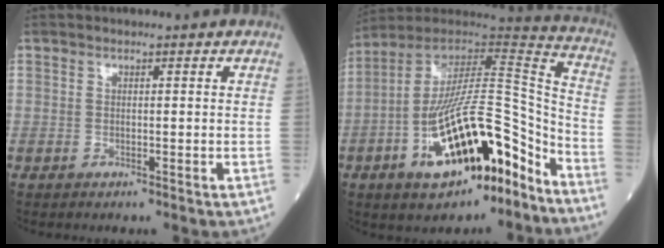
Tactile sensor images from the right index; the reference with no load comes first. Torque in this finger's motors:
{"motor_torque": [1.21, -0.93, 1.06, 0.21]}